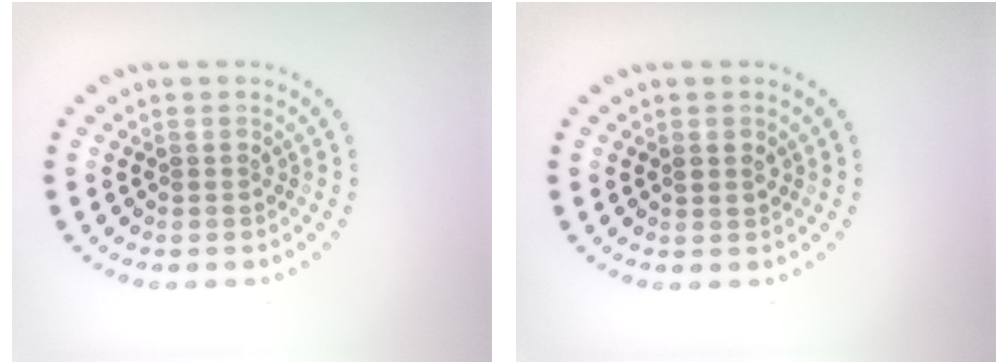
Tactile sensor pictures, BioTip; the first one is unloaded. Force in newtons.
{"total": 1.1, "press": 1.0, "slide": 0.4}